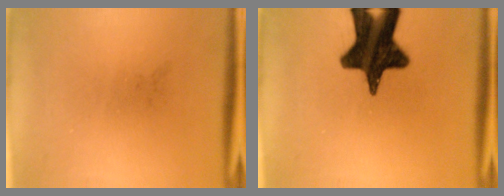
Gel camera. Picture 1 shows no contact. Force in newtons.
{"total": 16.5}